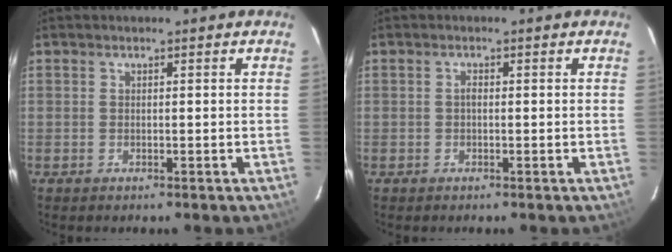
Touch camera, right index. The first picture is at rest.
{"total": 0.7, "force": [-0.2, 0.4, 0.6], "torque": [-0.011, 0.006, -0.004]}